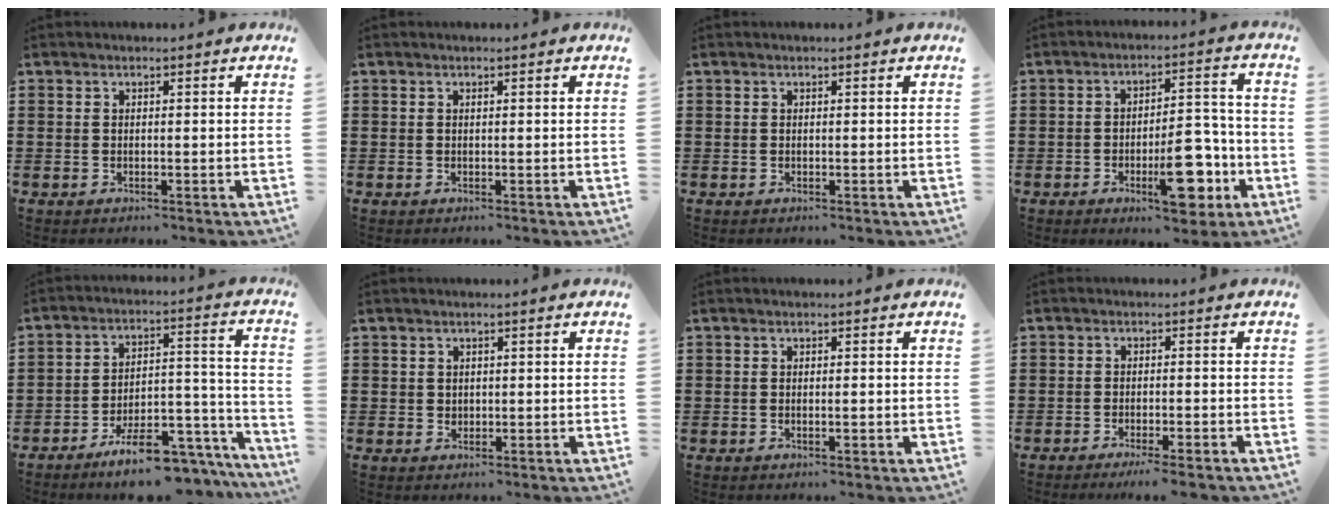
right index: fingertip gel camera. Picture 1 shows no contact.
{"total": 0.0}
{"total": 0.0}
{"total": 11.7, "force": [-4.5, 4.8, 9.7], "torque": [-0.119, 0.000, -0.069]}
{"total": 10.5, "force": [-8.6, 3.0, 5.2], "torque": [-0.066, 0.043, -0.153]}
{"total": 1.0, "force": [0.5, 0.9, 0.2], "torque": [-0.008, 0.002, 0.011]}
{"total": 0.8, "force": [-0.1, 0.0, 0.8], "torque": [-0.017, -0.007, 0.001]}
{"total": 2.4, "force": [-2.0, -0.2, 1.2], "torque": [-0.027, -0.003, -0.040]}